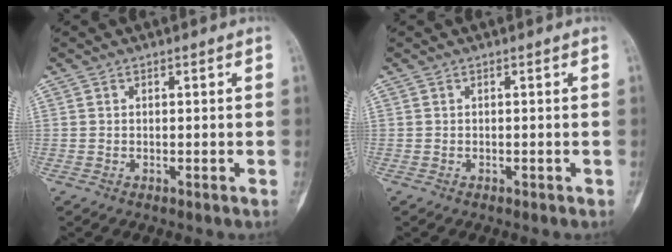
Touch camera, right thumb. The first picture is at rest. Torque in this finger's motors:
{"motor_torque": [0.00, 0.00, 0.02, -0.02, 0.01]}